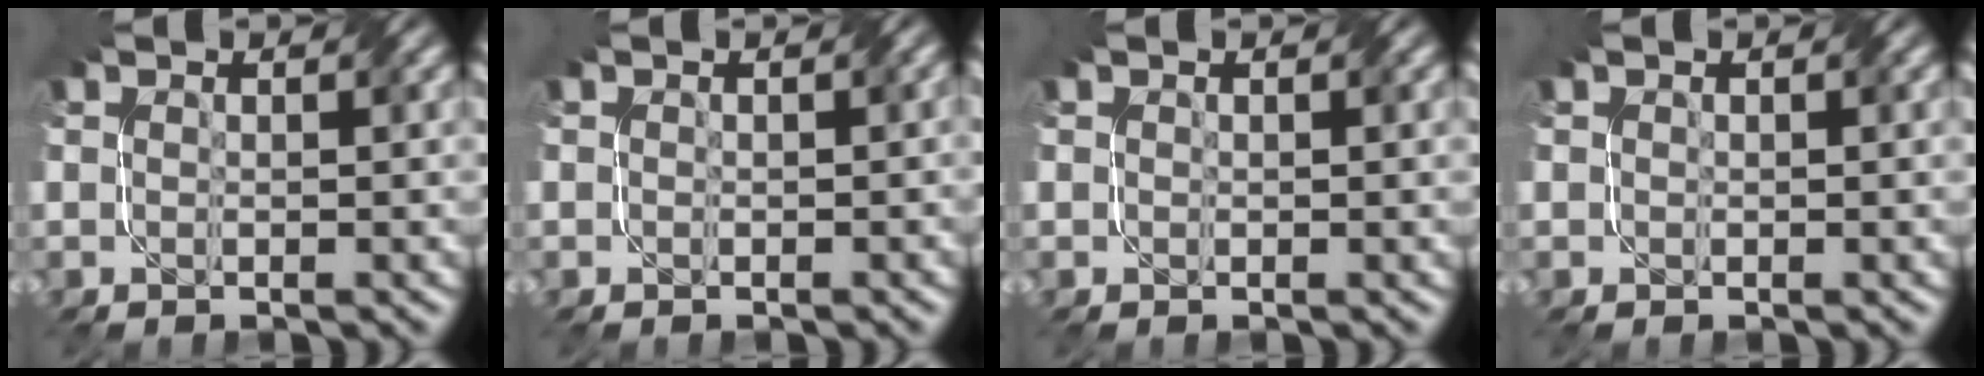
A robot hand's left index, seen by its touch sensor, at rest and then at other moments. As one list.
[{"total": 0.0}, {"total": 0.8, "force": [0.5, 0.4, 0.4], "torque": [-0.004, 0.001, 0.007]}, {"total": 0.5, "force": [0.3, 0.4, 0.2], "torque": [-0.001, 0.001, 0.004]}]